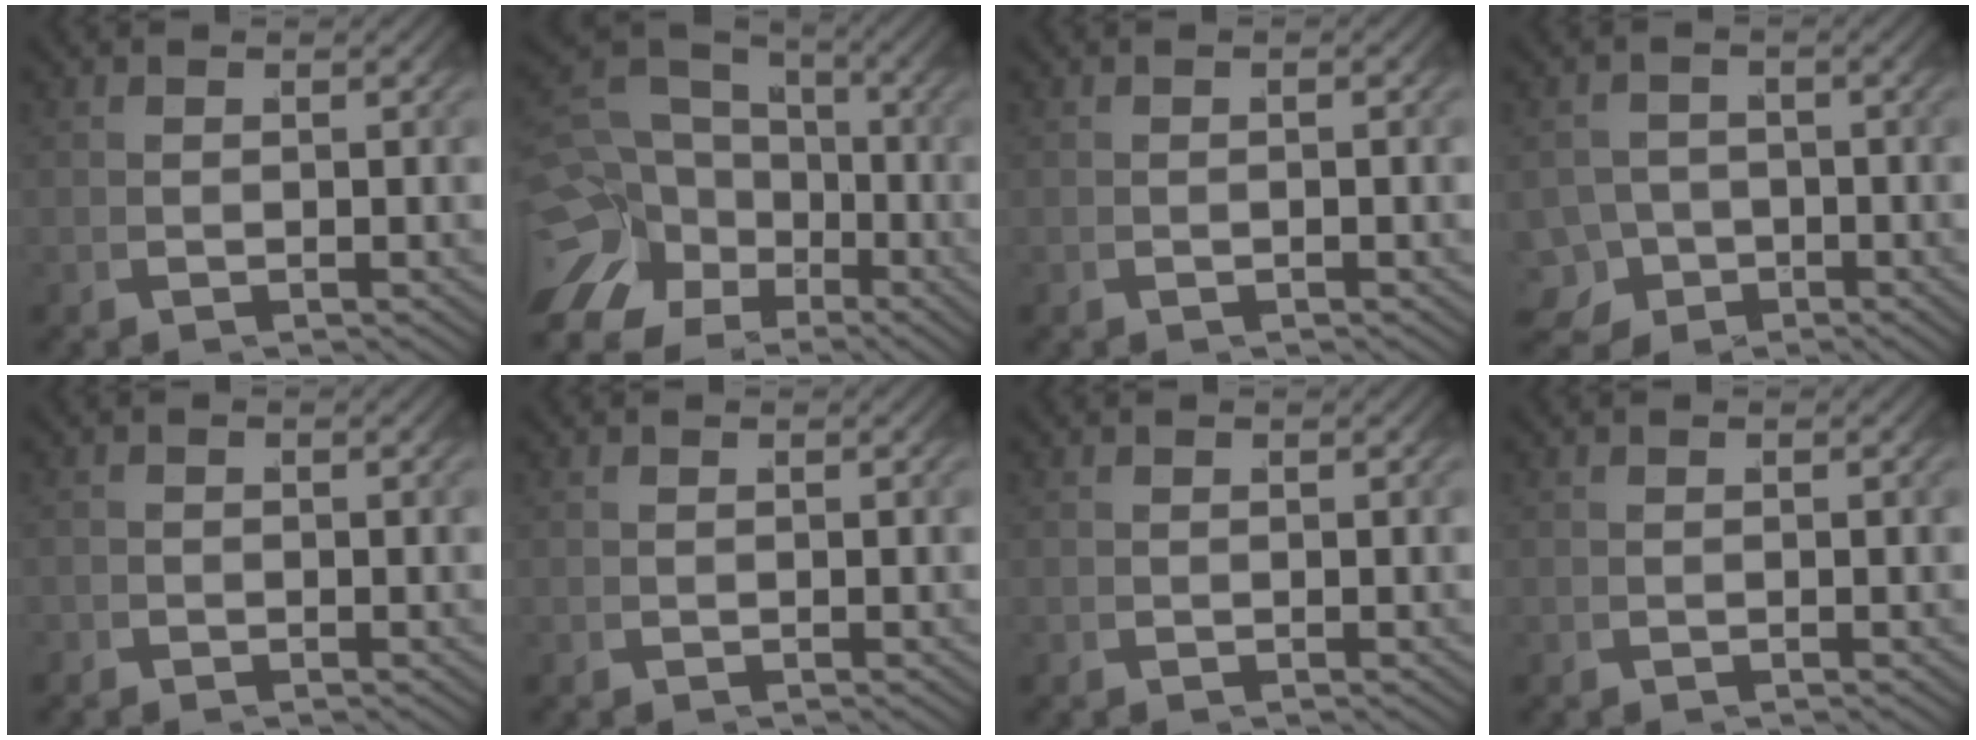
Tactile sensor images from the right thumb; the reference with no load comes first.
{"total": 10.8, "force": [-1.1, 8.4, 6.6], "torque": [-0.114, -0.030, -0.006]}
{"total": 0.8, "force": [-0.3, 0.2, 0.7], "torque": [-0.015, 0.003, -0.006]}
{"total": 5.6, "force": [-2.9, 4.3, 2.3], "torque": [-0.032, -0.030, -0.041]}
{"total": 0.7, "force": [-0.5, 0.5, -0.1], "torque": [0.008, 0.000, -0.016]}
{"total": 0.0}
{"total": 0.0}
{"total": 0.0}